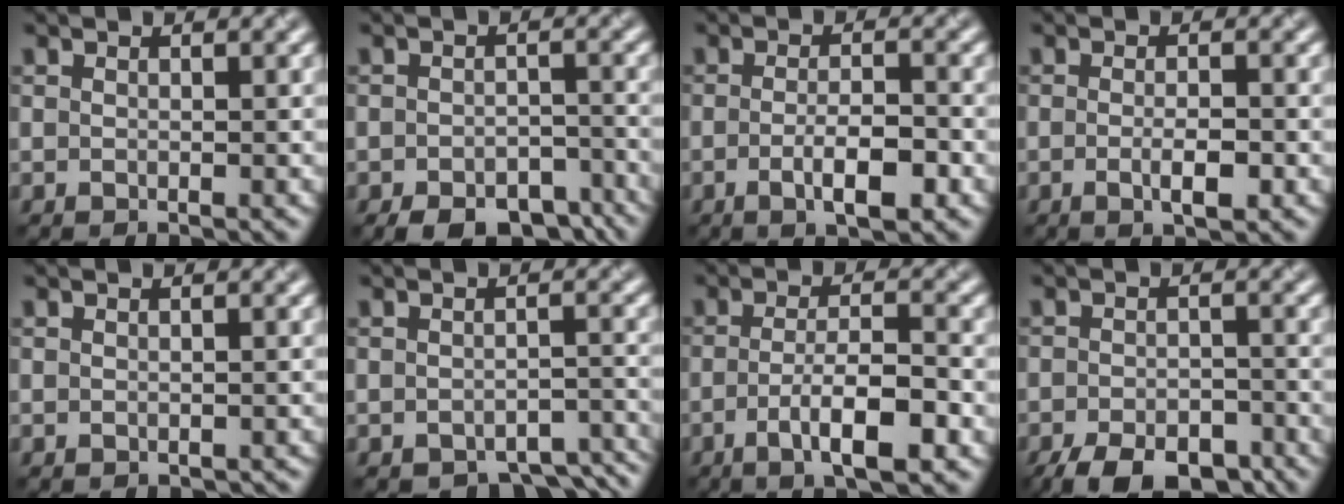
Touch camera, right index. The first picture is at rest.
{"total": 6.1, "force": [-4.7, 2.7, 2.9], "torque": [-0.034, -0.013, -0.066]}
{"total": 3.7, "force": [-1.4, 0.8, 3.3], "torque": [-0.062, 0.000, -0.023]}
{"total": 2.2, "force": [-0.7, 0.4, 2.1], "torque": [-0.039, 0.000, -0.012]}
{"total": 0.0}
{"total": 5.0, "force": [-4.1, 2.1, 2.0], "torque": [-0.017, -0.016, -0.045]}
{"total": 5.4, "force": [-2.2, 1.0, 4.8], "torque": [-0.086, 0.006, -0.037]}
{"total": 7.1, "force": [-5.2, 2.9, 3.8], "torque": [-0.054, -0.013, -0.083]}